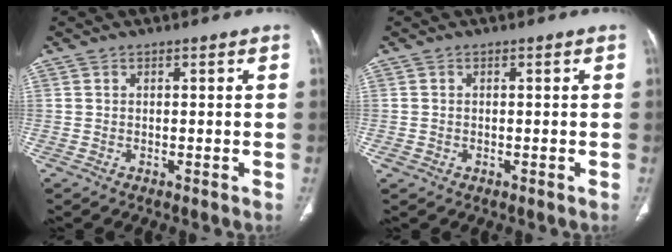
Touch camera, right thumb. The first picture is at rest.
{"total": 0.9, "force": [-0.2, 0.8, 0.2], "torque": [-0.003, 0.002, -0.003]}